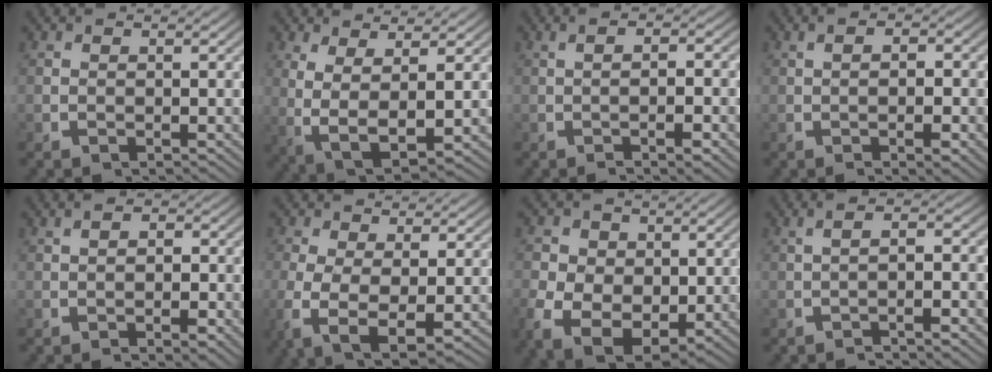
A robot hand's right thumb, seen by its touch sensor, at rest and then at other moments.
{"total": 8.0, "force": [-0.4, 5.2, 6.1], "torque": [-0.157, -0.046, 0.020]}
{"total": 3.3, "force": [-0.6, 1.0, 3.1], "torque": [-0.041, 0.010, -0.013]}
{"total": 2.9, "force": [-0.4, 1.4, 2.5], "torque": [-0.032, 0.003, -0.010]}
{"total": 2.4, "force": [-0.5, 1.5, 1.8], "torque": [-0.023, -0.001, -0.011]}
{"total": 7.1, "force": [-1.4, 3.9, 5.7], "torque": [-0.151, -0.050, 0.002]}
{"total": 9.3, "force": [-1.7, 7.2, 5.7], "torque": [-0.130, -0.060, -0.003]}
{"total": 2.9, "force": [-1.0, 0.9, 2.6], "torque": [-0.039, 0.010, -0.020]}